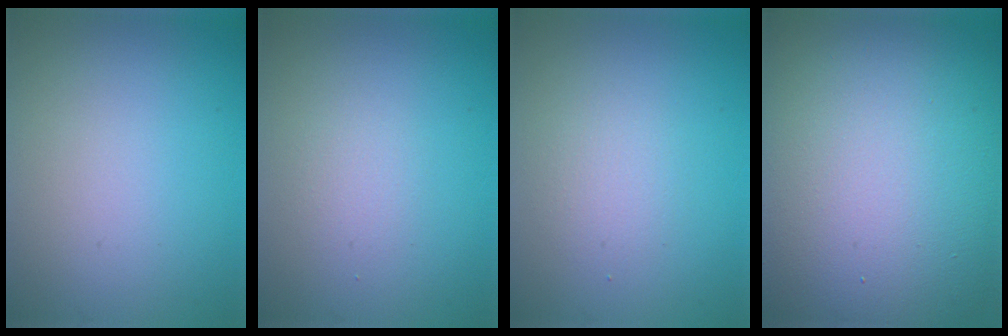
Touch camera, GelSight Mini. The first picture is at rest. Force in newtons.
{"total": 1.2, "press": 1.2, "slide": 0.0}
{"total": 1.6, "press": 1.6, "slide": 0.1}
{"total": 19.8, "press": 19.8, "slide": 1.1}